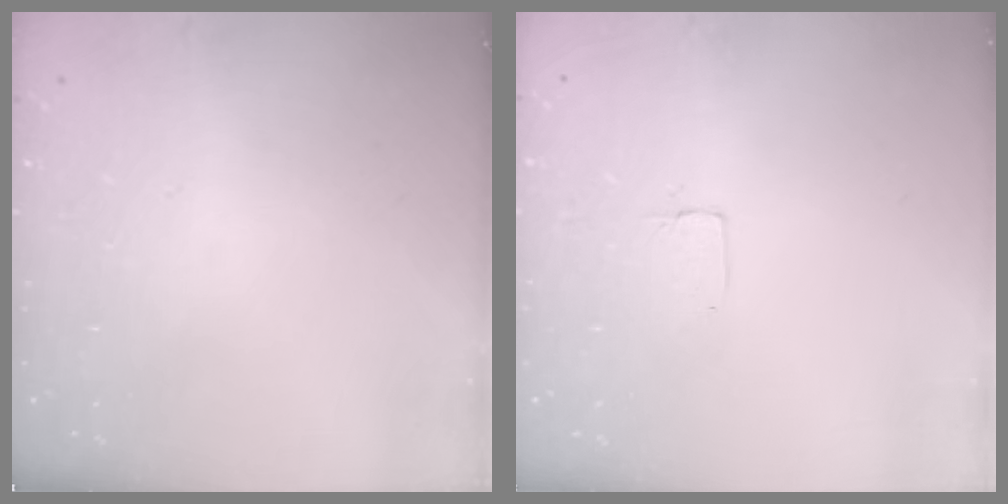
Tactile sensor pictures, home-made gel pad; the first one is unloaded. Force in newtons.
{"total": 2.0, "press": 2.0, "slide": 0.0}